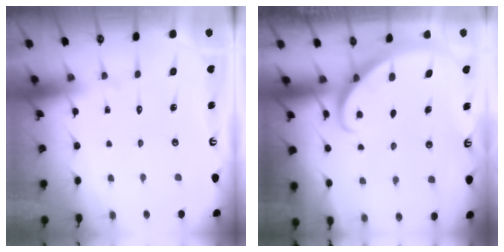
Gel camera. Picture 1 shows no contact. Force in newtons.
{"total": 2.8, "press": 2.8, "slide": 0.2}